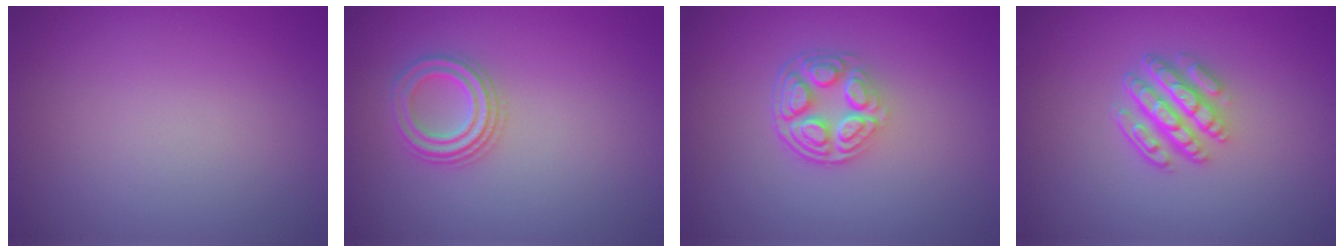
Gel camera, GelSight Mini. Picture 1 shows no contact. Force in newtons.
{"total": 2.5, "press": 2.4, "slide": 0.4}
{"total": 4.7, "press": 3.3, "slide": 3.3}
{"total": 4.9, "press": 3.6, "slide": 3.3}